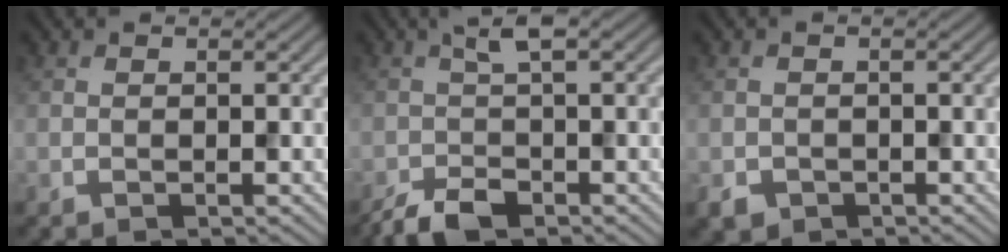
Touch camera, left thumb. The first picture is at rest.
{"total": 4.4, "force": [-2.1, 1.4, 3.6], "torque": [-0.075, -0.001, -0.048]}
{"total": 1.7, "force": [-0.9, 1.4, 0.5], "torque": [-0.010, -0.008, -0.019]}